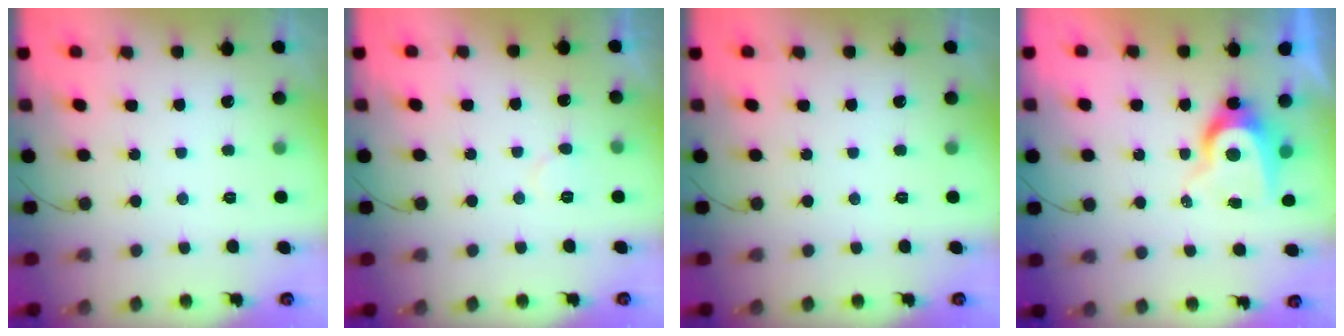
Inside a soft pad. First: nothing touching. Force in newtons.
{"total": 3.7, "press": 3.7, "slide": 0.4}
{"total": 0.0}
{"total": 8.5, "press": 8.4, "slide": 0.6}